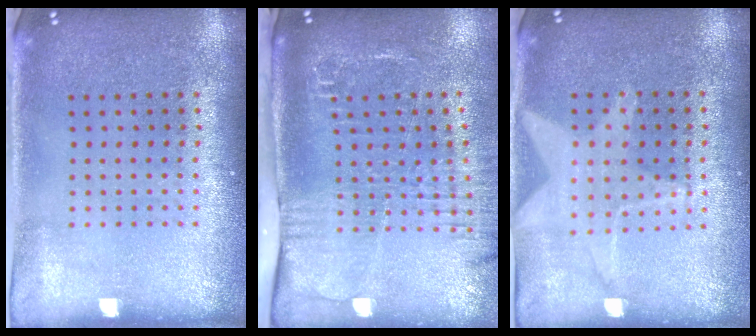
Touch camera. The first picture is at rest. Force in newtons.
{"total": 2.7, "press": 2.1, "slide": 1.6}
{"total": 1.0, "press": 1.0, "slide": 0.2}